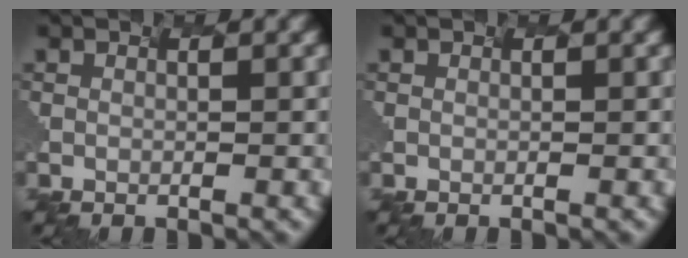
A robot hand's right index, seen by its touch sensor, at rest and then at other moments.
{"total": 0.0}